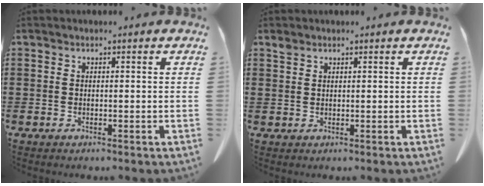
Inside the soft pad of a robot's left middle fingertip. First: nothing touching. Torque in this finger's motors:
{"motor_torque": [0.03, 0.10, -0.01, 0.00]}